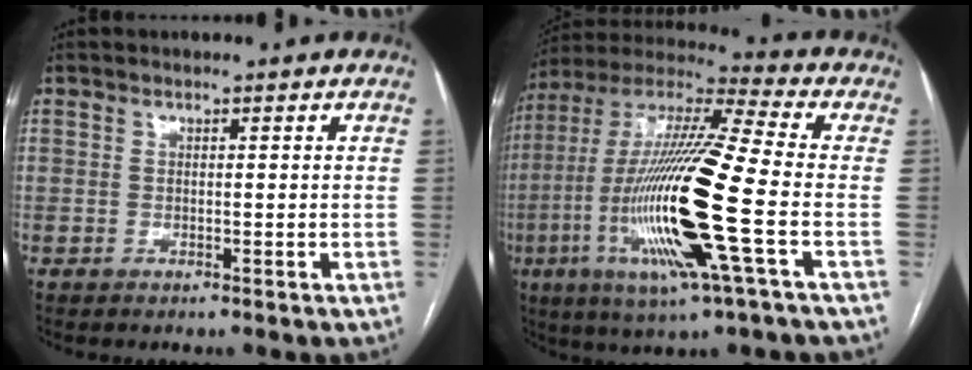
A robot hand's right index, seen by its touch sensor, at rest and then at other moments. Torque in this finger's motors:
{"motor_torque": [2.14, 0.00, 1.05, 0.21]}